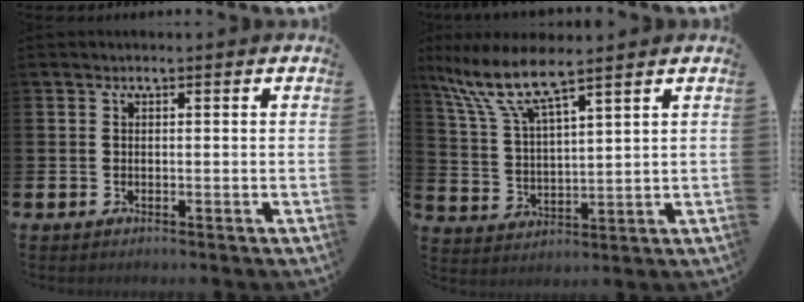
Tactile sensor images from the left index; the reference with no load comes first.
{"total": 8.3, "force": [6.8, 1.3, 4.6], "torque": [-0.117, -0.025, 0.119]}